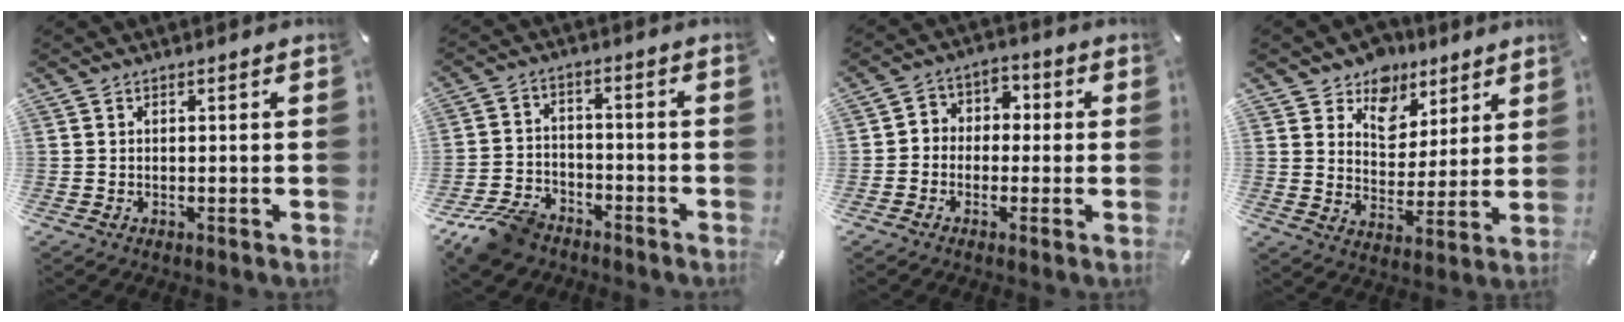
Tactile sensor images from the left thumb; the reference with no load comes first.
{"total": 10.2, "force": [-7.7, 5.5, 3.9], "torque": [-0.076, 0.043, -0.143]}
{"total": 4.8, "force": [-1.9, 4.2, 1.3], "torque": [-0.028, 0.019, -0.041]}
{"total": 9.1, "force": [6.0, 6.8, 0.9], "torque": [-0.026, -0.058, 0.111]}